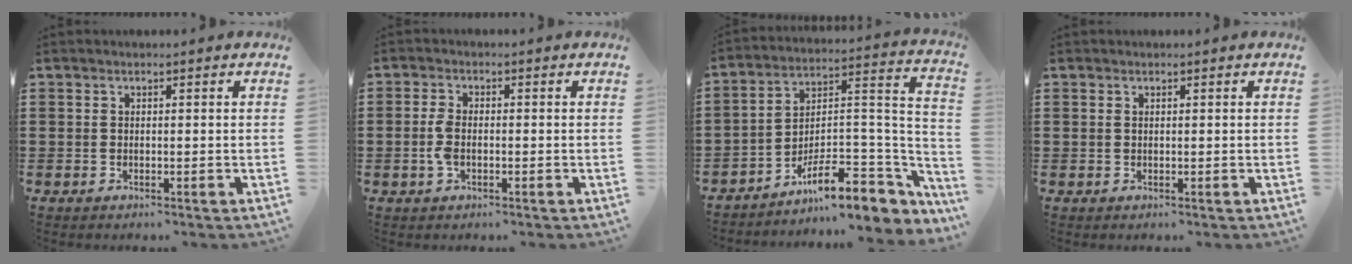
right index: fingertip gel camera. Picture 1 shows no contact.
{"total": 3.2, "force": [-0.6, 1.5, 2.8], "torque": [-0.074, -0.006, -0.018]}
{"total": 11.3, "force": [-8.3, 3.7, 6.8], "torque": [-0.092, 0.017, -0.151]}
{"total": 0.0}